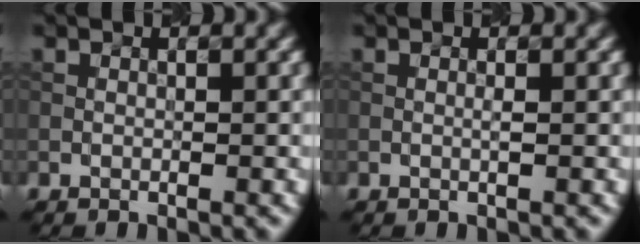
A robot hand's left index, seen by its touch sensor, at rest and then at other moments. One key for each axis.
{"total": 0.5, "fx": 0.1, "fy": 0.1, "fz": 0.5, "tx": -0.007, "ty": 0.001, "tz": 0.000}